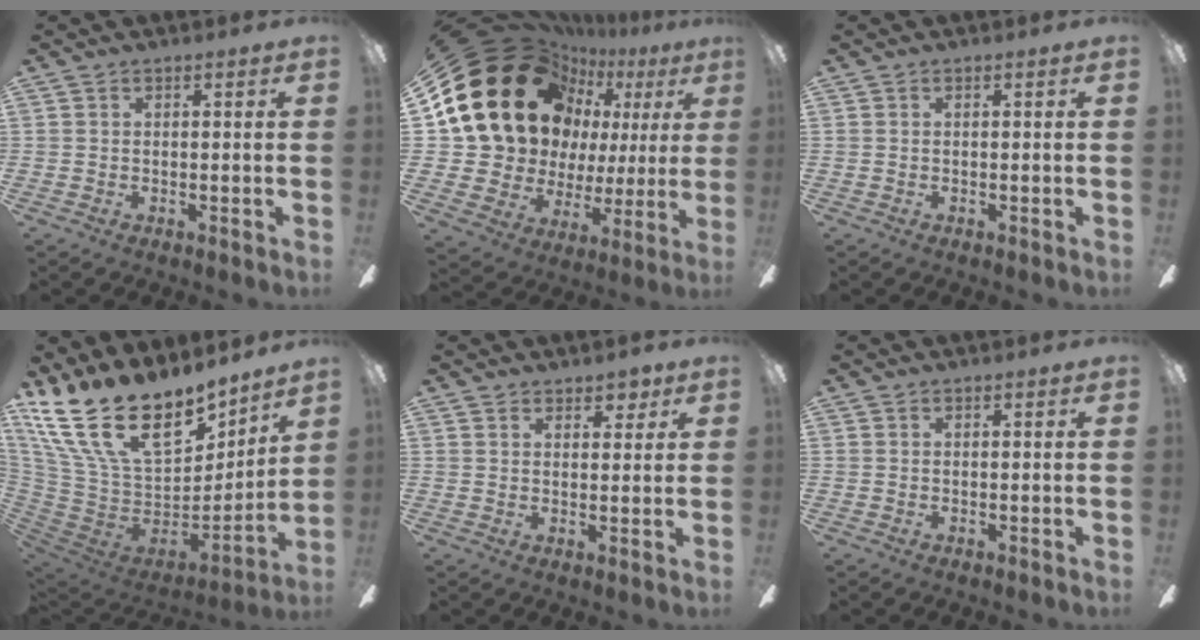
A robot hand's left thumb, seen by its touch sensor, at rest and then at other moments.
{"total": 28.2, "force": [11.6, 19.7, 16.6], "torque": [-0.323, -0.071, 0.243]}
{"total": 0.0}
{"total": 26.5, "force": [17.4, 13.0, 15.1], "torque": [-0.298, -0.120, 0.336]}
{"total": 3.4, "force": [2.8, 1.7, 1.1], "torque": [-0.011, -0.009, 0.049]}
{"total": 0.0}